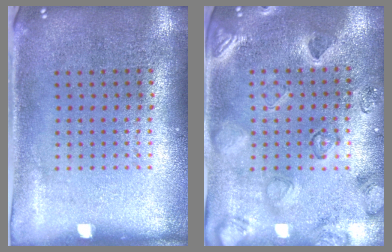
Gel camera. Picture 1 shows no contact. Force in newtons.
{"total": 2.3, "press": 2.1, "slide": 1.0}